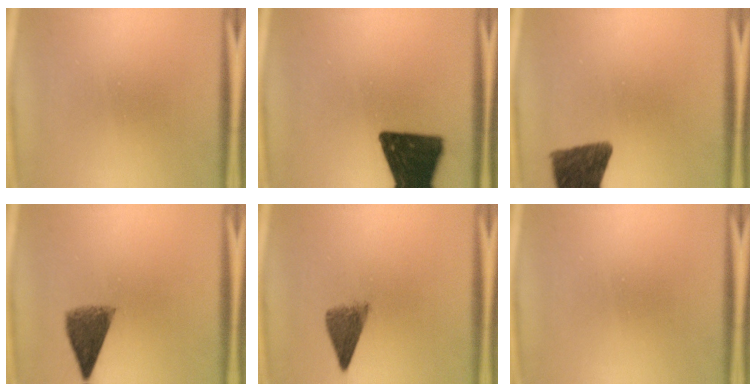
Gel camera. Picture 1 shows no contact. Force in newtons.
{"total": 19.5}
{"total": 11.2}
{"total": 6.7}
{"total": 4.6}
{"total": 0.0}